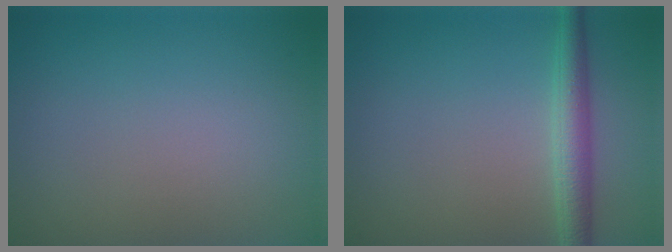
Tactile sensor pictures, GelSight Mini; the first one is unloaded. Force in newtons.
{"total": 2.8, "press": 2.8, "slide": 0.1}